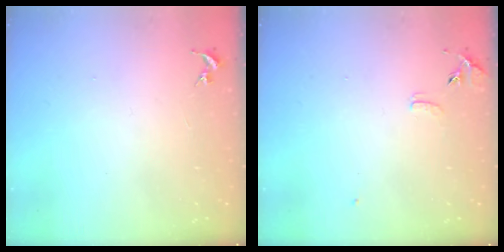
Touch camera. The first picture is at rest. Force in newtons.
{"total": 6.9, "press": 6.9, "slide": 0.6}